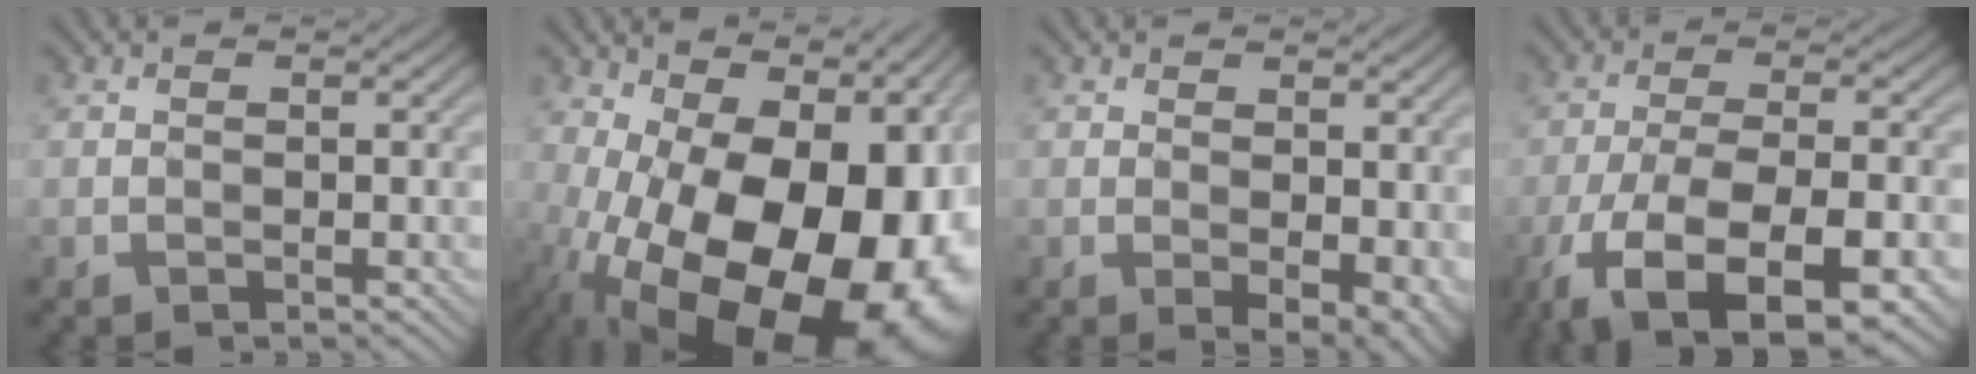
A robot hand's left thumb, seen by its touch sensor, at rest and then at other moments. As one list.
[{"total": 22.0, "force": [-6.3, 12.4, 17.1], "torque": [-0.281, -0.039, -0.070]}, {"total": 4.7, "force": [-0.3, 2.5, 4.0], "torque": [-0.061, -0.010, 0.003]}, {"total": 13.3, "force": [-7.6, 4.9, 9.7], "torque": [-0.195, -0.019, -0.132]}]